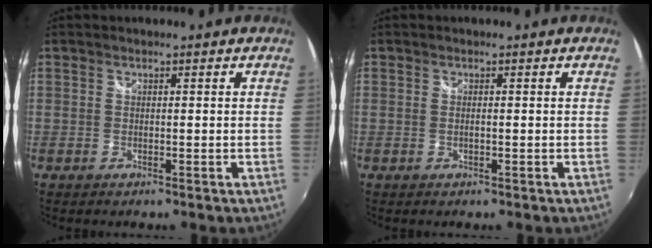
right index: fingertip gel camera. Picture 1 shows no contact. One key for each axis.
{"total": 0.0}